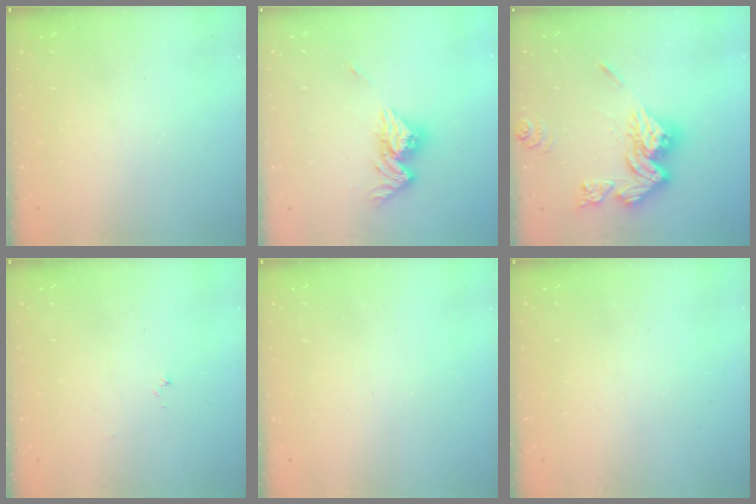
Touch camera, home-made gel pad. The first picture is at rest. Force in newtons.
{"total": 12.5, "press": 12.5, "slide": 1.3}
{"total": 17.8, "press": 17.7, "slide": 1.6}
{"total": 3.8, "press": 3.8, "slide": 0.3}
{"total": 0.0}
{"total": 0.0}